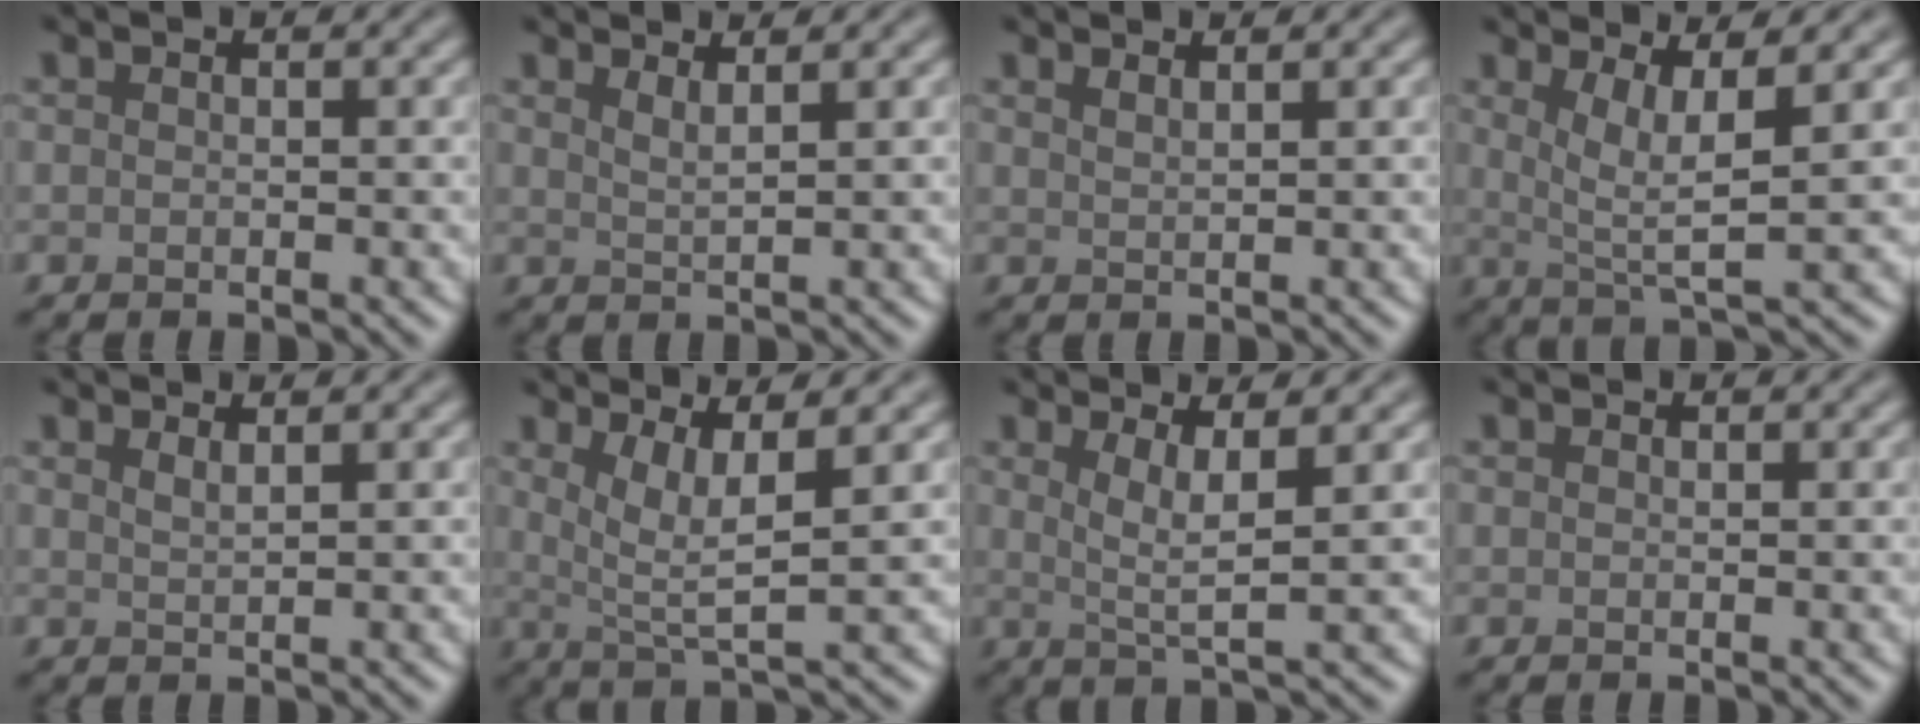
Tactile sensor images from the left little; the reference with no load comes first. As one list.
[{"total": 1.8, "force": [1.3, 0.5, 1.2], "torque": [-0.008, 0.000, 0.017]}, {"total": 1.3, "force": [1.0, 0.4, 0.7], "torque": [-0.002, 0.000, 0.011]}, {"total": 4.6, "force": [1.4, 0.9, 4.3], "torque": [-0.073, -0.005, 0.028]}, {"total": 1.3, "force": [1.0, 0.4, 0.7], "torque": [-0.005, 0.001, 0.015]}, {"total": 4.6, "force": [1.7, 1.0, 4.2], "torque": [-0.074, -0.005, 0.033]}, {"total": 3.5, "force": [1.2, 0.6, 3.2], "torque": [-0.057, -0.008, 0.024]}, {"total": 0.0}]